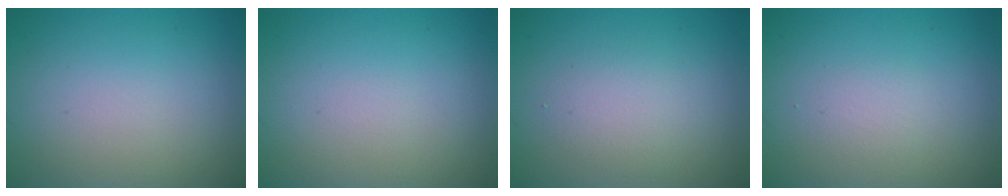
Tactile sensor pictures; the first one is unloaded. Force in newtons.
{"total": 0.0}
{"total": 2.2, "press": 2.2, "slide": 0.2}
{"total": 1.1, "press": 1.1, "slide": 0.1}